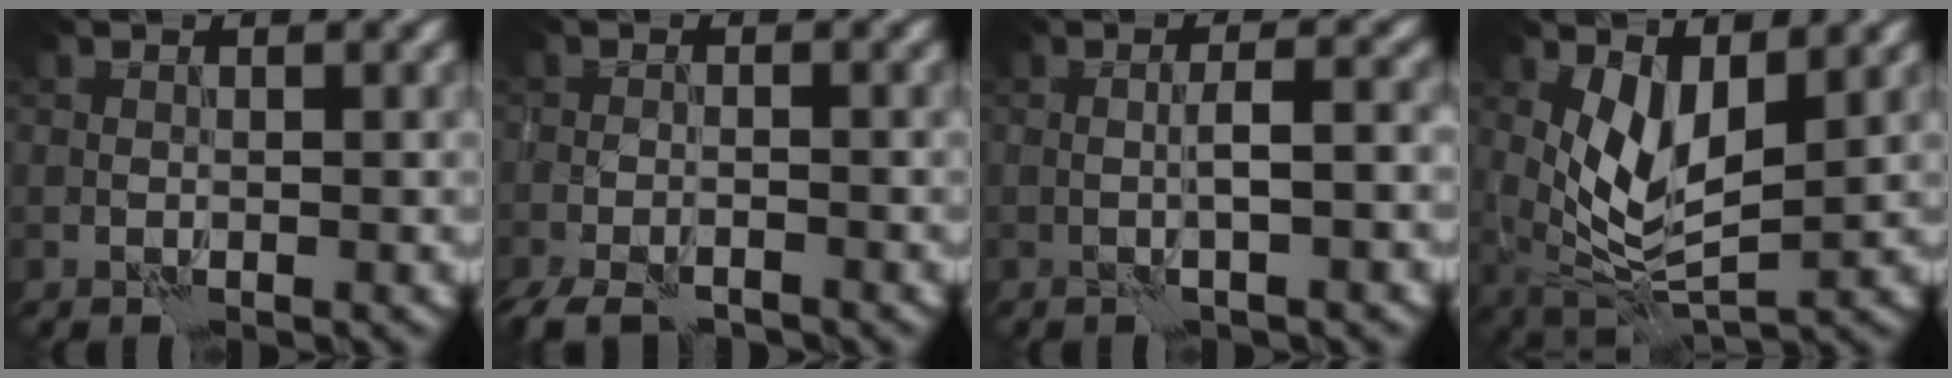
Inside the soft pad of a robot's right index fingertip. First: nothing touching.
{"total": 4.3, "force": [-3.7, 1.2, 1.9], "torque": [-0.031, -0.013, -0.064]}
{"total": 1.5, "force": [0.0, -0.7, 1.3], "torque": [-0.023, 0.009, 0.002]}
{"total": 4.9, "force": [2.3, 1.7, 3.9], "torque": [-0.085, -0.017, 0.051]}